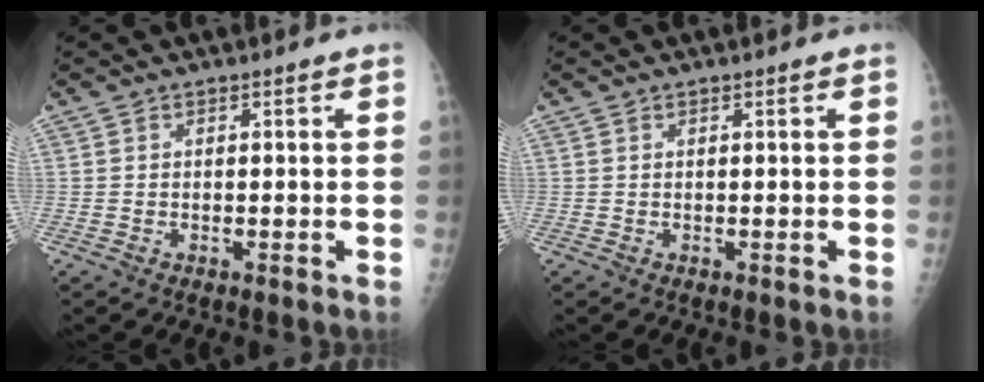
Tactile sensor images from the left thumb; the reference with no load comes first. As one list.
[{"total": 0.0}]